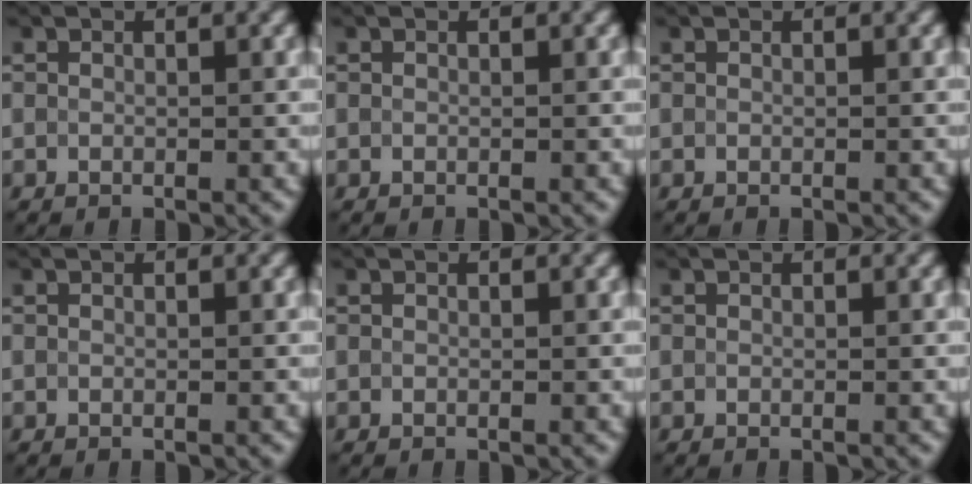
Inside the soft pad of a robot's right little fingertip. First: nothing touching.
{"total": 0.0}
{"total": 0.0}
{"total": 0.0}
{"total": 0.0}
{"total": 0.0}